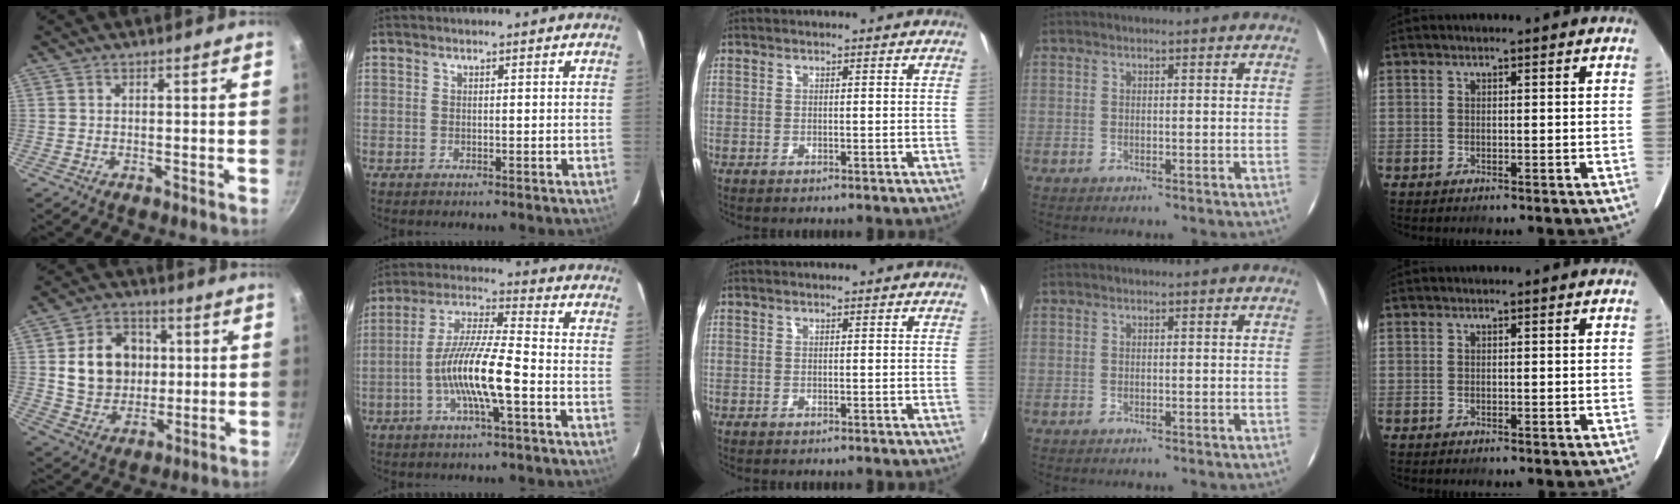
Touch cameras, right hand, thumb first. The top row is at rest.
{"thumb": {"total": 14.5, "force": [1.9, 11.9, 8.1], "torque": [-0.106, 0.006, 0.039]}, "index": {"total": 12.3, "force": [-4.2, 1.2, 11.5], "torque": [-0.231, 0.002, -0.085]}}